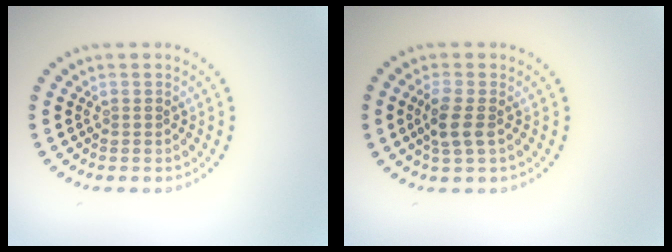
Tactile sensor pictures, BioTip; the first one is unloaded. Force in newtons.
{"total": 2.4, "press": 2.1, "slide": 1.0}